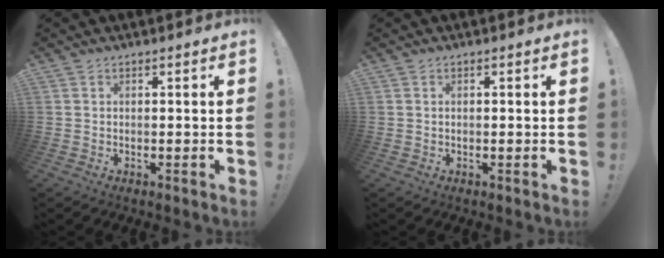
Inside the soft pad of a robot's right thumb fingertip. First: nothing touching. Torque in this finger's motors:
{"motor_torque": [-0.06, -0.24, 0.26, -0.11, 0.08]}